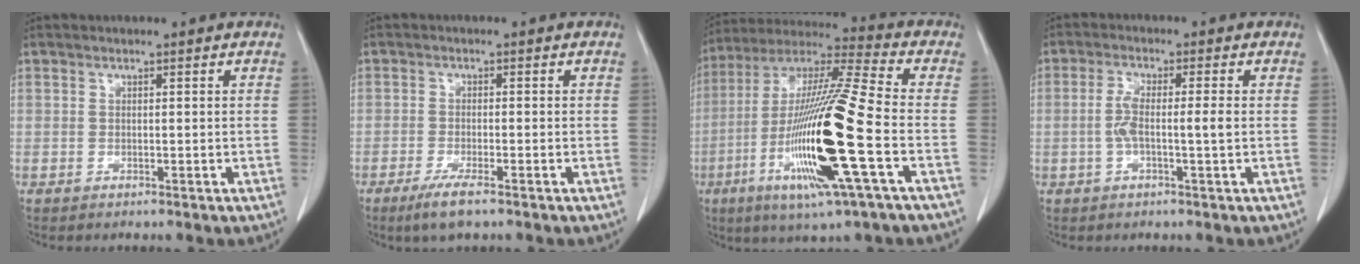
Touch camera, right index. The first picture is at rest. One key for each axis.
{"total": 4.1, "fx": -2.8, "fy": 0.4, "fz": 3.1, "tx": -0.064, "ty": -0.011, "tz": -0.050}
{"total": 22.1, "fx": -6.1, "fy": 0.4, "fz": 21.2, "tx": -0.438, "ty": -0.031, "tz": -0.122}
{"total": 4.3, "fx": -0.6, "fy": 0.2, "fz": 4.3, "tx": -0.090, "ty": 0.009, "tz": -0.009}